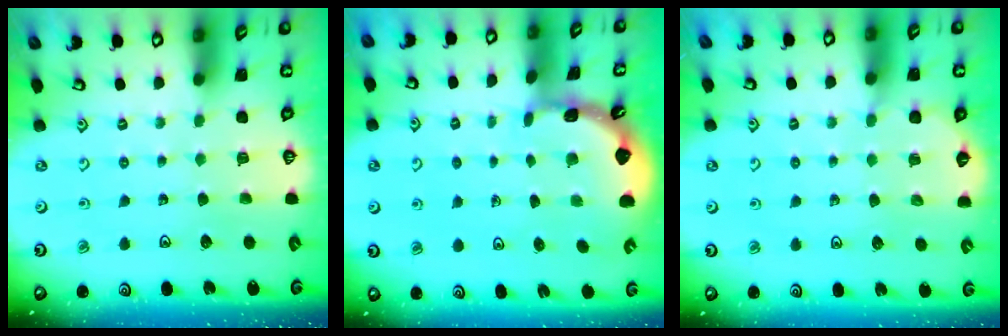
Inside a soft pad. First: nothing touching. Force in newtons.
{"total": 1.8, "press": 1.8, "slide": 0.2}
{"total": 3.9, "press": 3.3, "slide": 2.1}